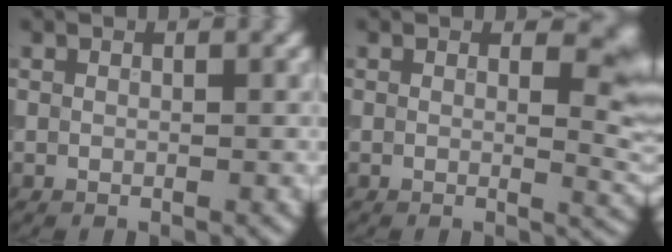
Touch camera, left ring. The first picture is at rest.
{"total": 3.8, "force": [1.2, 1.7, 3.2], "torque": [-0.024, -0.006, 0.014]}